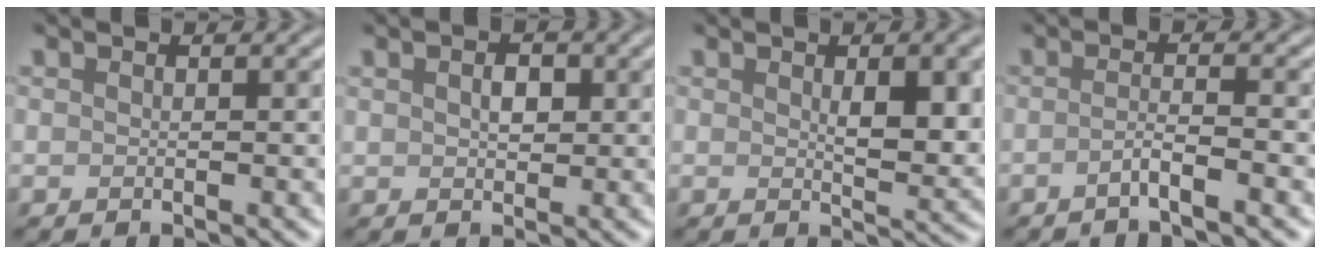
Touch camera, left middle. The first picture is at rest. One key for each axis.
{"total": 1.5, "fx": 0.6, "fy": 1.0, "fz": 1.0, "tx": -0.020, "ty": 0.007, "tz": 0.016}
{"total": 4.9, "fx": 1.0, "fy": 1.5, "fz": 4.5, "tx": -0.063, "ty": 0.003, "tz": 0.027}
{"total": 2.3, "fx": -1.1, "fy": 0.2, "fz": 2.0, "tx": -0.030, "ty": 0.008, "tz": -0.026}